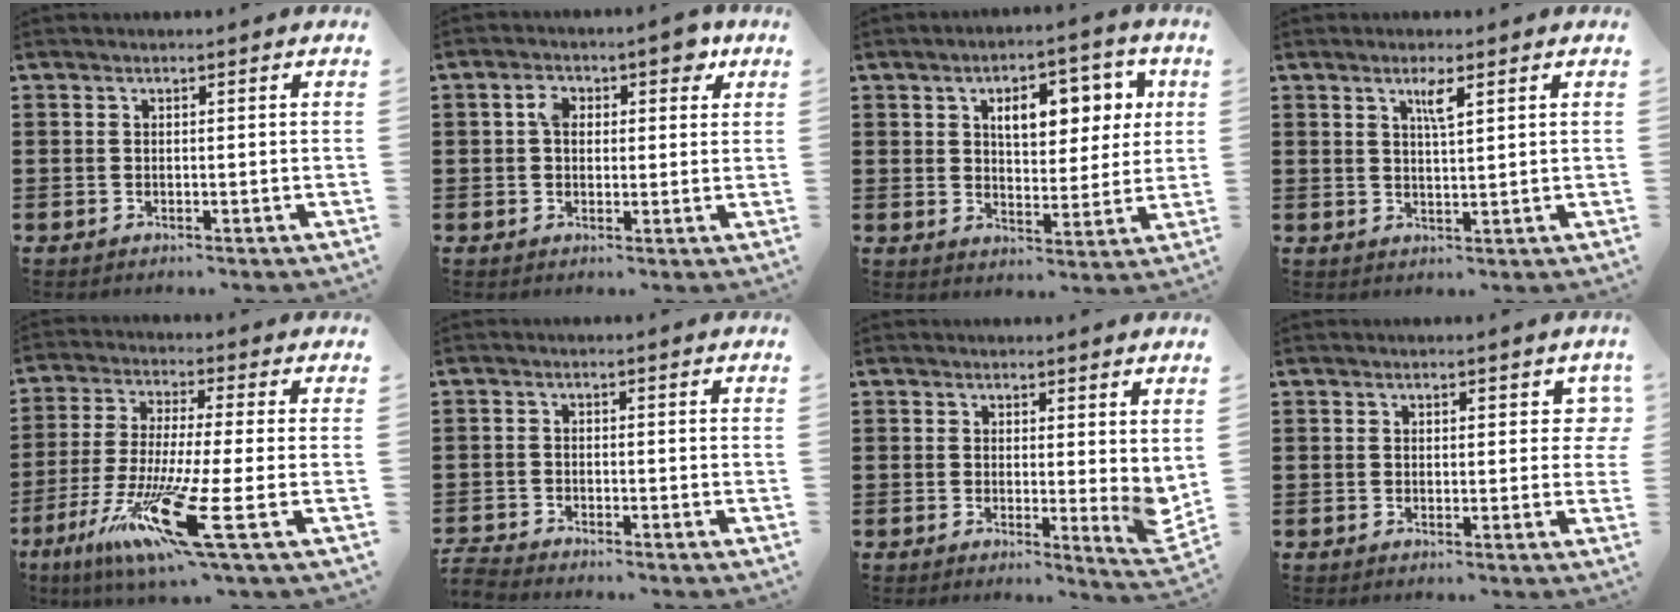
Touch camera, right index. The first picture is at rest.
{"total": 5.1, "force": [1.8, 2.9, 3.8], "torque": [-0.063, 0.004, 0.023]}
{"total": 7.9, "force": [3.1, 4.2, 5.9], "torque": [-0.090, -0.001, 0.045]}
{"total": 3.0, "force": [1.6, 0.3, 2.5], "torque": [-0.045, -0.002, 0.024]}
{"total": 16.6, "force": [-7.7, 1.0, 14.7], "torque": [-0.295, -0.012, -0.129]}
{"total": 2.0, "force": [-2.0, 0.0, 0.0], "torque": [-0.012, -0.004, -0.045]}
{"total": 2.8, "force": [1.1, 0.9, 2.4], "torque": [-0.033, -0.005, 0.019]}
{"total": 2.6, "force": [1.0, 1.7, 1.8], "torque": [-0.015, 0.000, 0.012]}